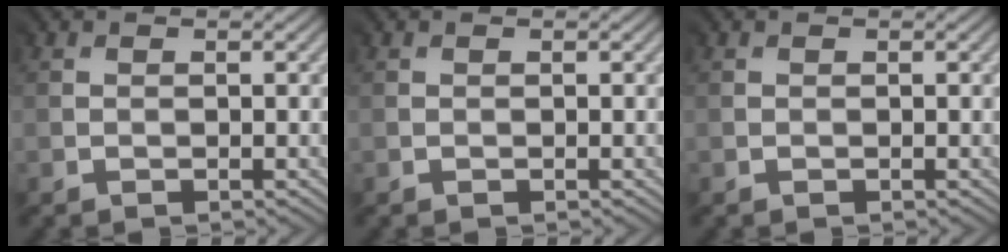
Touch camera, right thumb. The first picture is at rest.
{"total": 0.0}
{"total": 0.0}